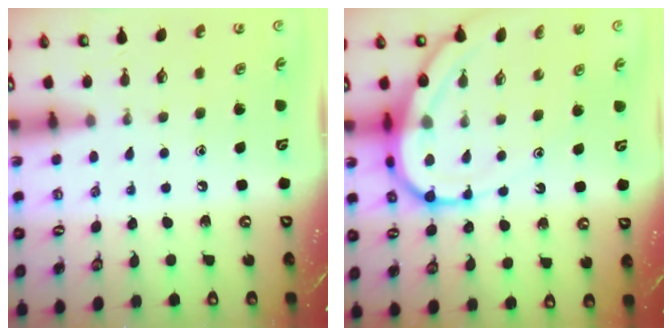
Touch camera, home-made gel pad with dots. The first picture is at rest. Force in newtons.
{"total": 12.3, "press": 12.2, "slide": 1.2}